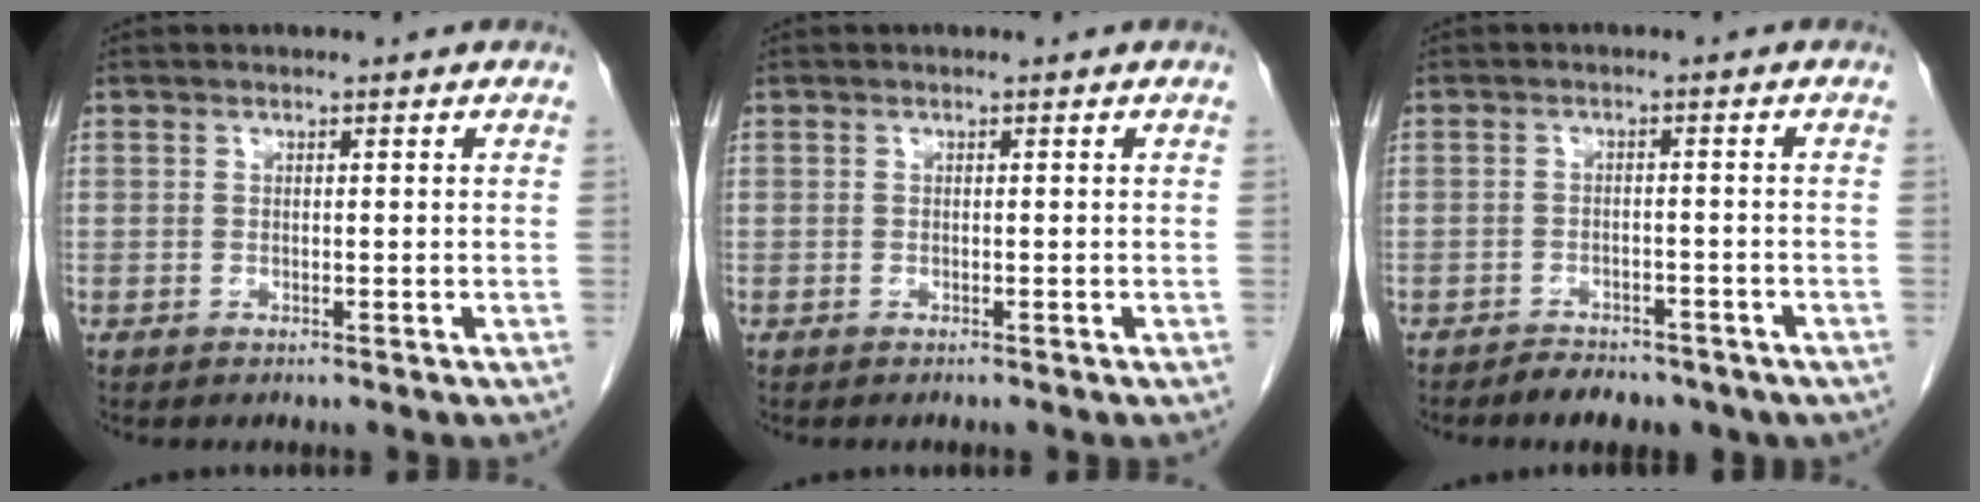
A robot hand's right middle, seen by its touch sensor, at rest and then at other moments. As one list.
[{"total": 0.0}, {"total": 6.4, "force": [-5.1, 2.9, 2.5], "torque": [-0.036, 0.003, -0.060]}]